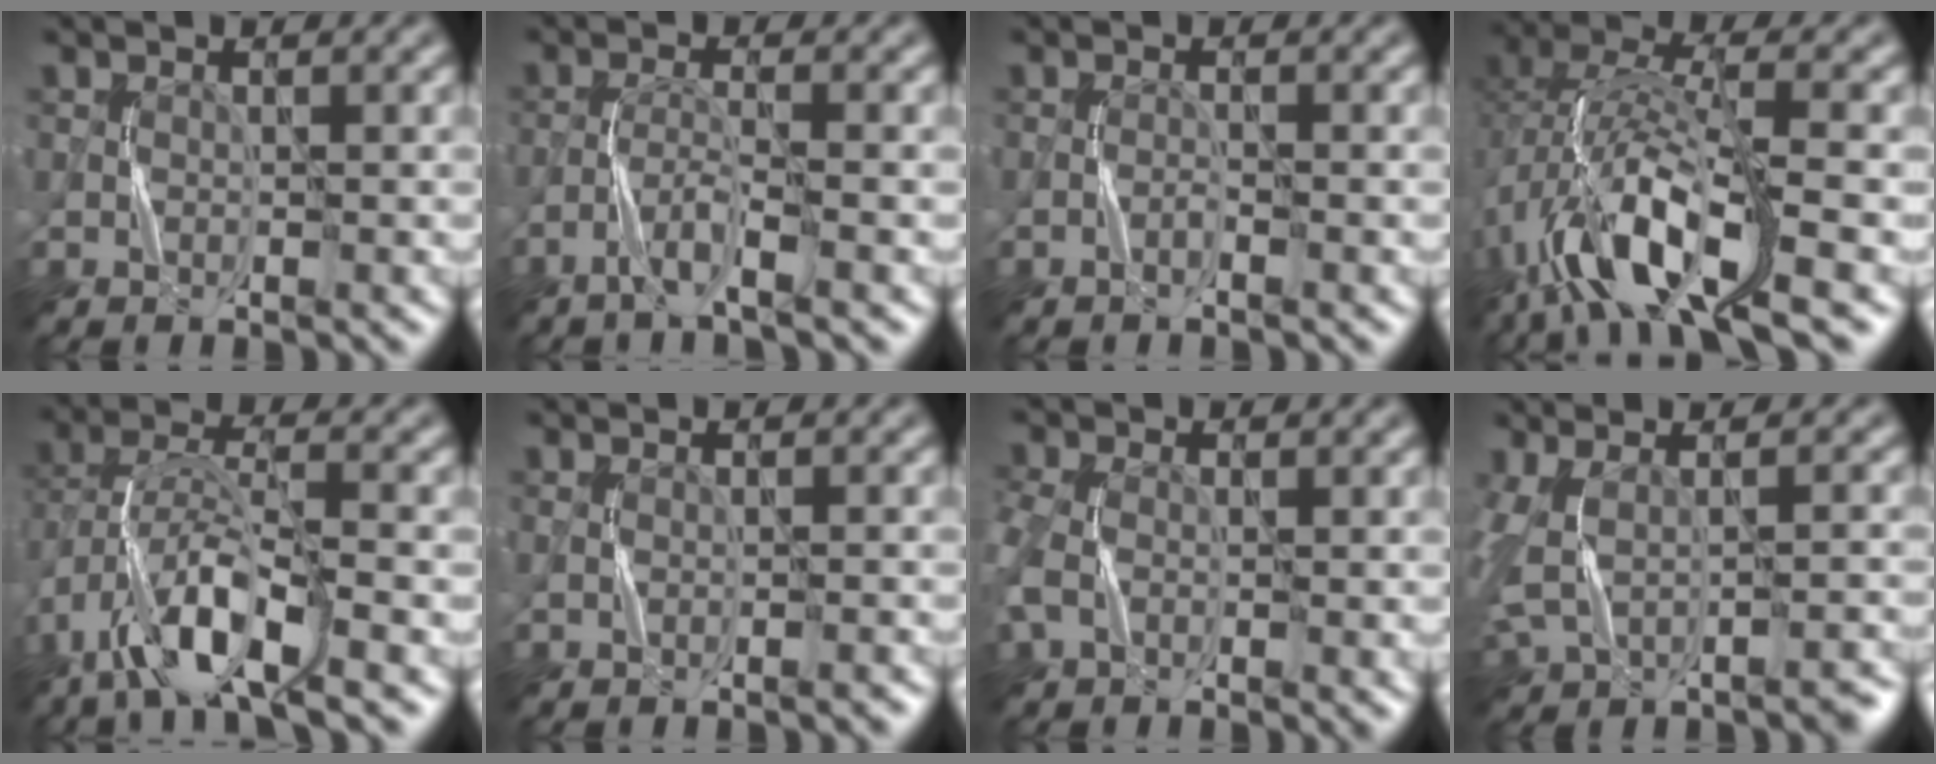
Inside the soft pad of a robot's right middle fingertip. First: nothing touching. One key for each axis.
{"total": 2.6, "fx": -1.8, "fy": 0.1, "fz": 1.9, "tx": -0.036, "ty": 0.008, "tz": -0.042}
{"total": 0.7, "fx": -0.5, "fy": 0.1, "fz": 0.4, "tx": -0.004, "ty": 0.006, "tz": -0.012}
{"total": 11.0, "fx": -5.4, "fy": 4.1, "fz": 8.7, "tx": -0.172, "ty": 0.010, "tz": -0.106}
{"total": 9.0, "fx": -5.2, "fy": 2.7, "fz": 6.8, "tx": -0.129, "ty": 0.007, "tz": -0.101}
{"total": 1.1, "fx": -0.1, "fy": 0.5, "fz": 1.0, "tx": -0.006, "ty": 0.000, "tz": -0.006}
{"total": 4.2, "fx": -0.8, "fy": 2.6, "fz": 3.2, "tx": -0.085, "ty": 0.000, "tz": -0.022}
{"total": 5.5, "fx": -1.1, "fy": 2.6, "fz": 4.8, "tx": -0.096, "ty": -0.013, "tz": -0.016}